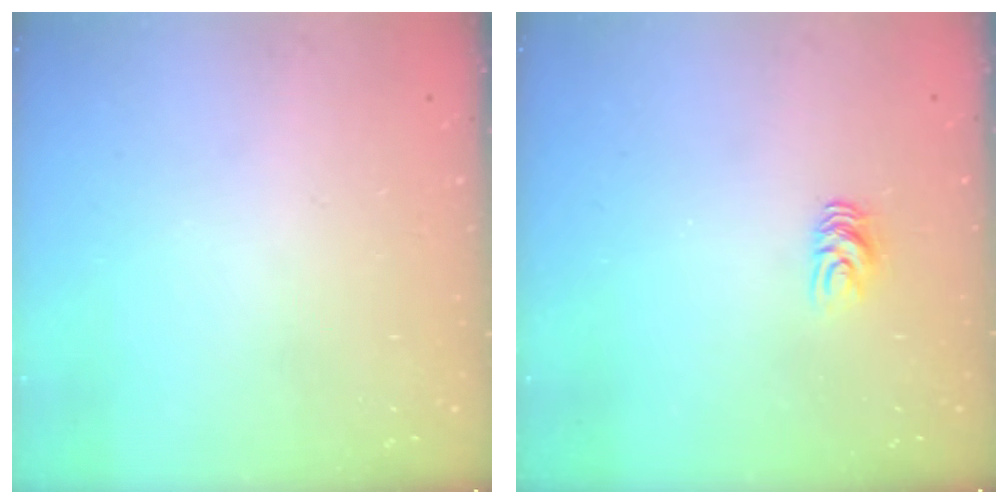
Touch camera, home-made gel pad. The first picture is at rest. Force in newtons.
{"total": 6.3, "press": 6.2, "slide": 0.6}